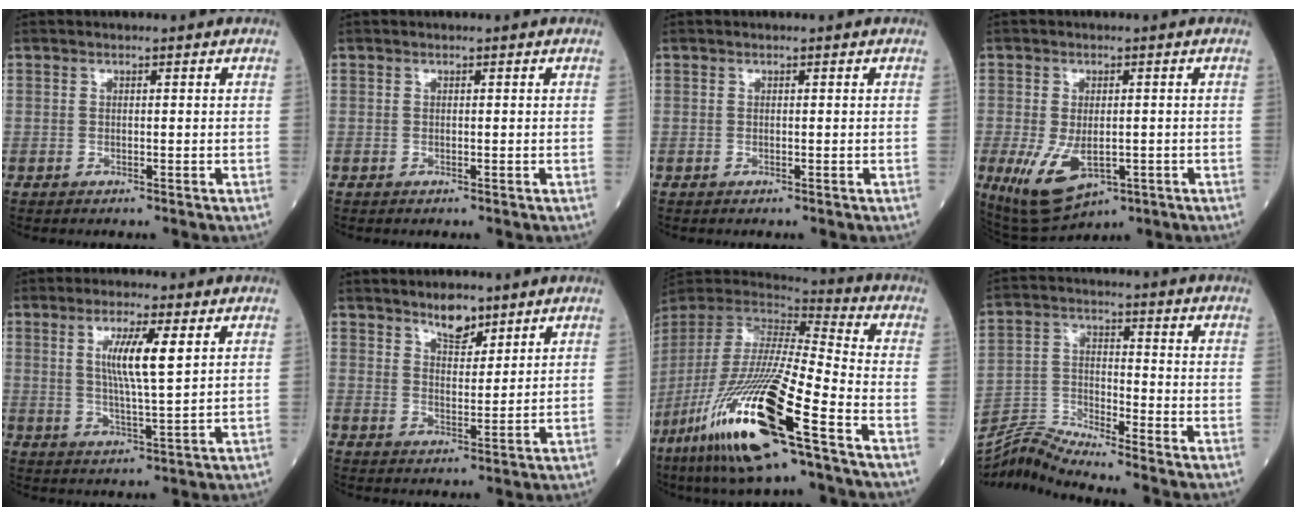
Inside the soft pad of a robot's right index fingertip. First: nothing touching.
{"total": 0.0}
{"total": 0.0}
{"total": 9.2, "force": [-3.3, 4.8, 7.1], "torque": [-0.136, -0.014, -0.040]}
{"total": 7.4, "force": [2.4, 0.2, 6.9], "torque": [-0.133, -0.003, 0.044]}
{"total": 4.6, "force": [3.6, 1.6, 2.3], "torque": [-0.040, -0.003, 0.064]}
{"total": 25.2, "force": [-13.2, 2.0, 21.4], "torque": [-0.454, -0.074, -0.254]}
{"total": 7.9, "force": [-7.4, -2.8, -0.1], "torque": [-0.018, 0.004, -0.144]}